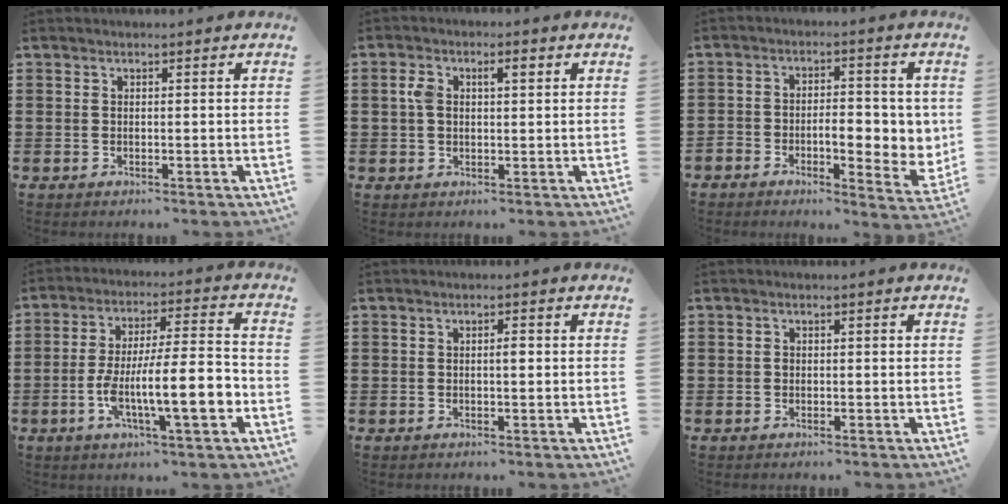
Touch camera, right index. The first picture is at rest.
{"total": 3.7, "force": [0.9, 1.7, 3.1], "torque": [-0.065, 0.012, 0.013]}
{"total": 6.6, "force": [-1.3, 3.5, 5.4], "torque": [-0.076, 0.002, -0.030]}
{"total": 12.5, "force": [-4.2, 3.0, 11.4], "torque": [-0.201, 0.001, -0.079]}
{"total": 1.2, "force": [0.1, 0.3, 1.2], "torque": [-0.023, 0.000, 0.000]}
{"total": 0.8, "force": [-0.1, 0.5, 0.6], "torque": [-0.015, 0.001, -0.002]}